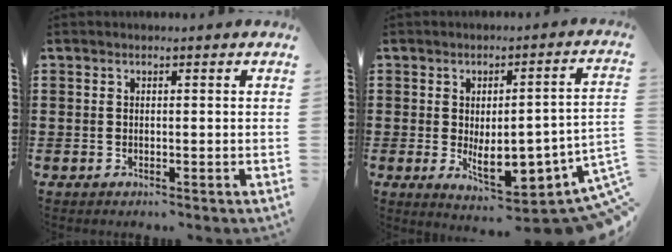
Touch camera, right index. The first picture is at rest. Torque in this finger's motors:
{"motor_torque": [1.69, -0.45, 0.58, 0.19]}